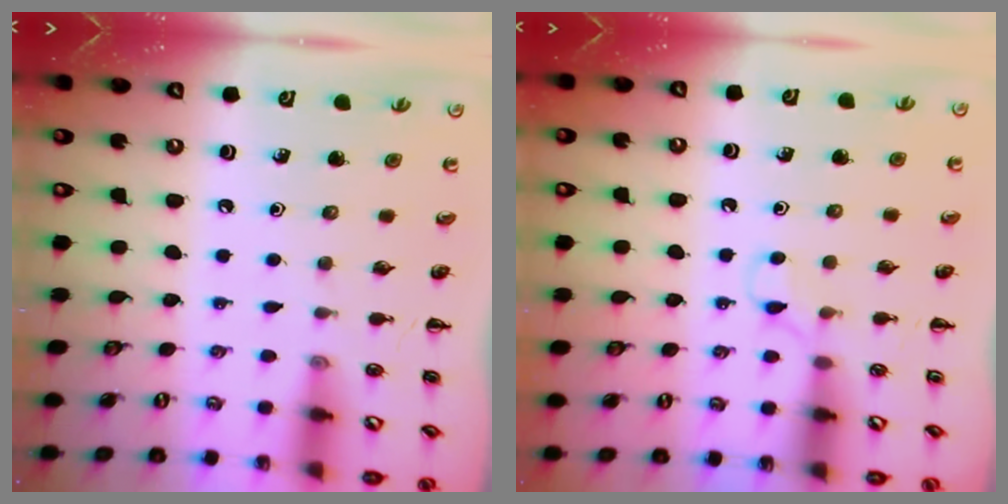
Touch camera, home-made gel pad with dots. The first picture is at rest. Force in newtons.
{"total": 2.6, "press": 2.4, "slide": 0.9}